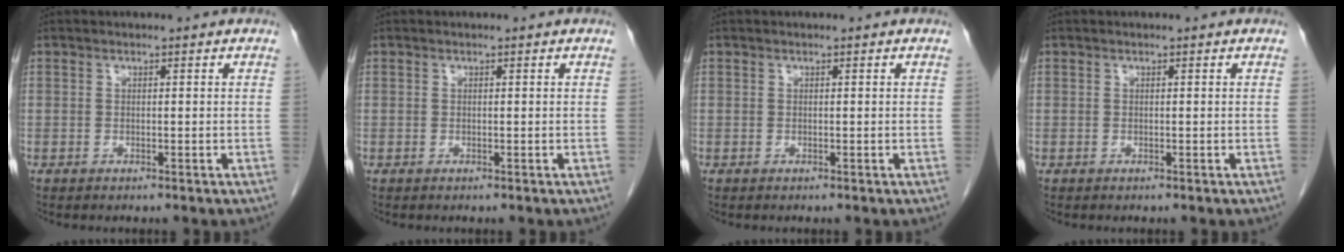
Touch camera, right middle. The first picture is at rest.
{"total": 0.0}
{"total": 0.0}
{"total": 0.0}